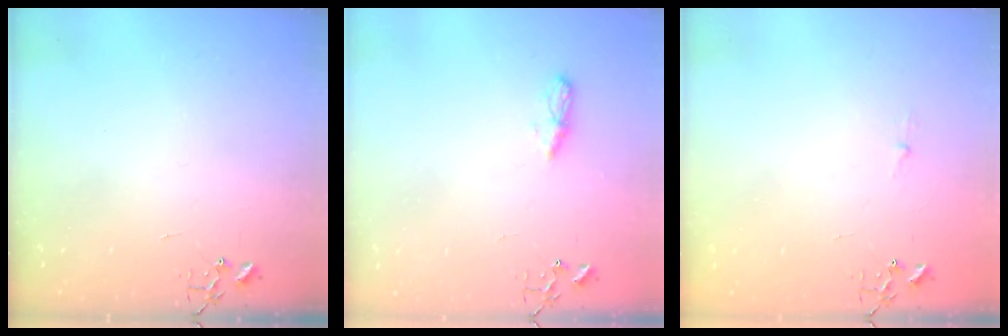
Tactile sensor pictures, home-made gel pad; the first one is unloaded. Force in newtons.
{"total": 5.1, "press": 5.1, "slide": 0.5}
{"total": 2.6, "press": 2.5, "slide": 0.4}